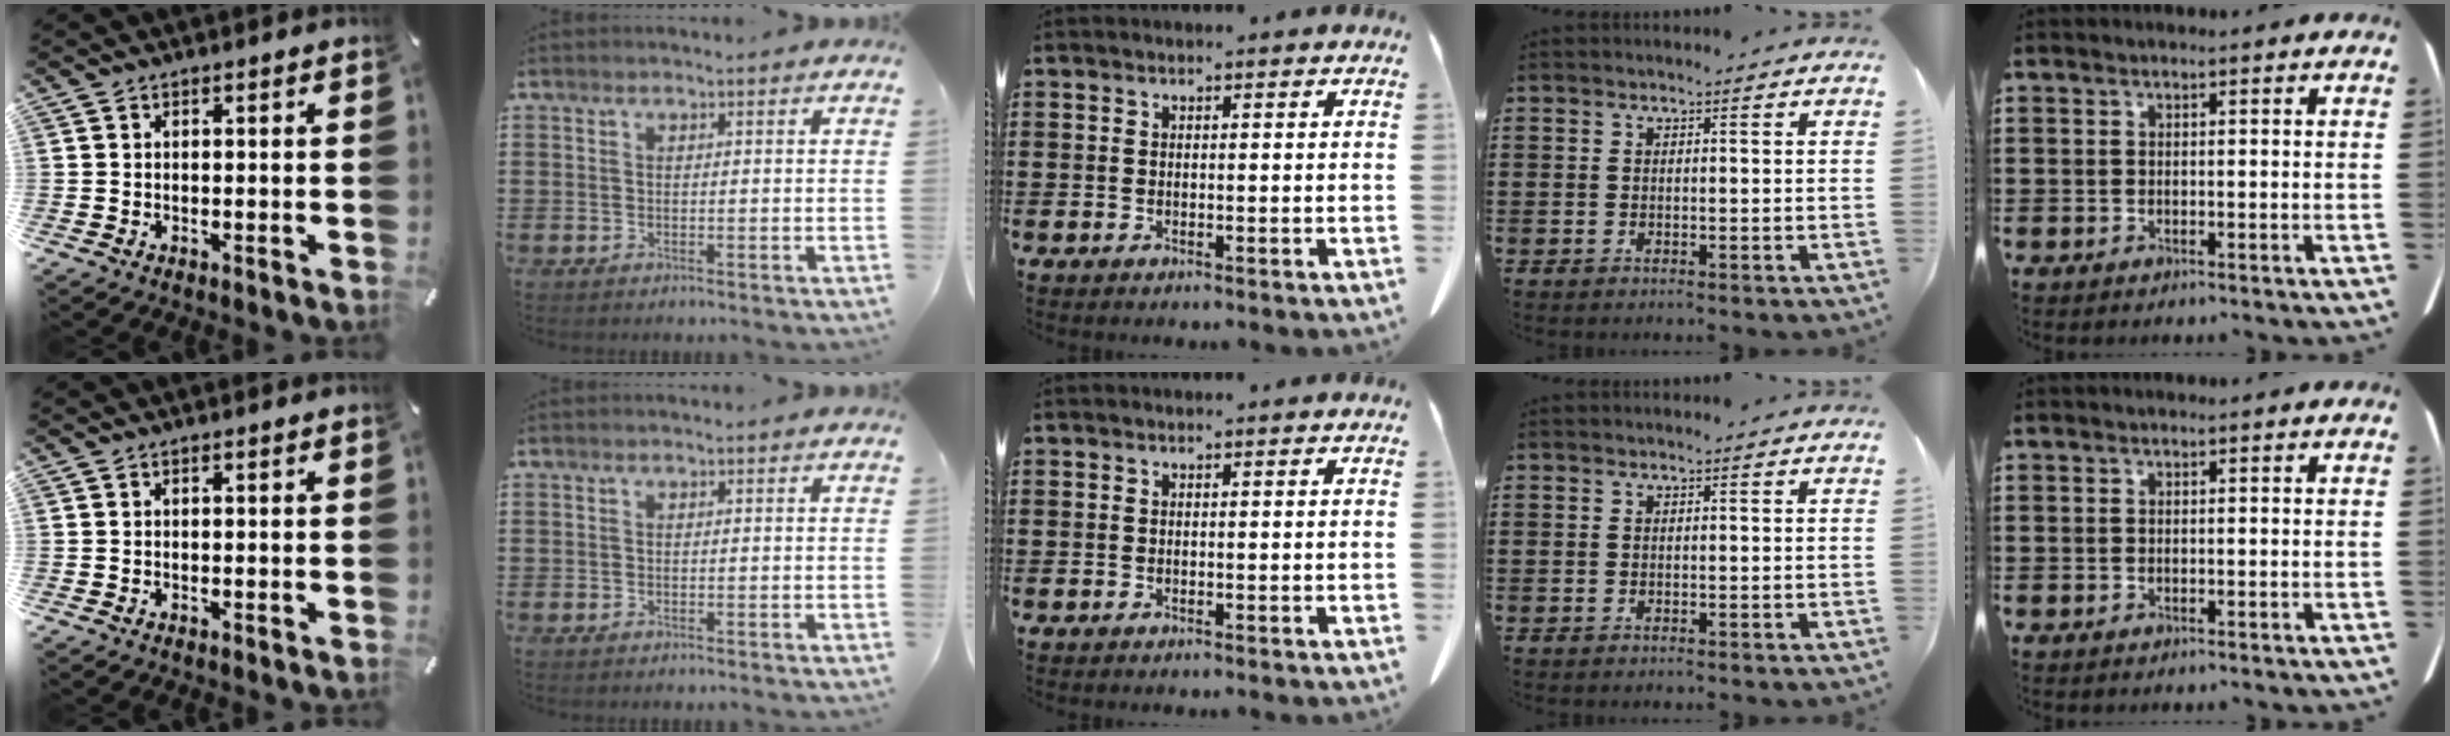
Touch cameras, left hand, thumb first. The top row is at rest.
{}